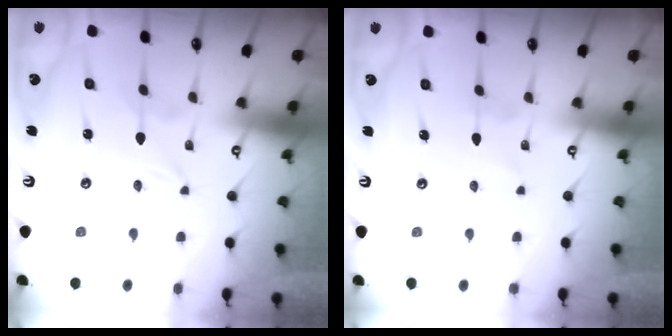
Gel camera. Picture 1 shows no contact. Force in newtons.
{"total": 2.7, "press": 2.7, "slide": 0.2}